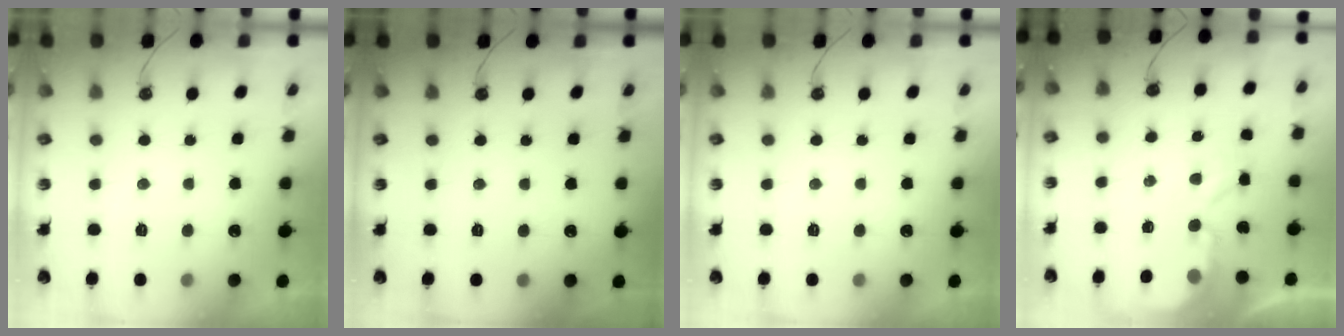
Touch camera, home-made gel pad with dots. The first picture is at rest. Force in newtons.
{"total": 0.0}
{"total": 0.0}
{"total": 2.8, "press": 2.8, "slide": 0.4}